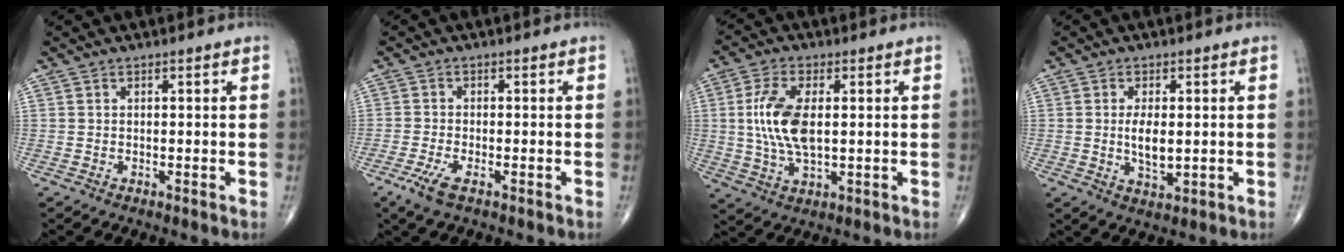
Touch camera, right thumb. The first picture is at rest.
{"total": 3.7, "force": [-2.2, 1.0, 2.9], "torque": [-0.071, -0.004, -0.045]}
{"total": 10.6, "force": [1.0, 5.0, 9.3], "torque": [-0.198, -0.004, 0.022]}
{"total": 5.0, "force": [0.1, 2.2, 4.4], "torque": [-0.078, -0.011, 0.003]}